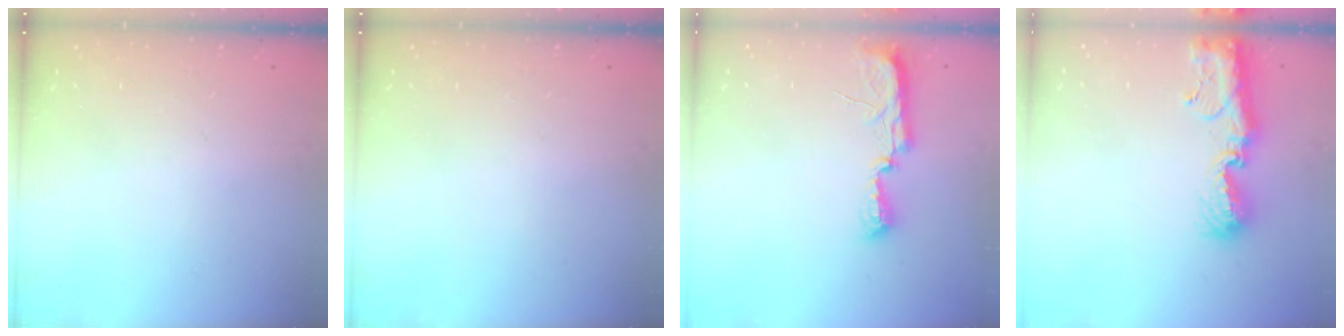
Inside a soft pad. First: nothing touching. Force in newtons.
{"total": 0.0}
{"total": 9.8, "press": 8.9, "slide": 4.2}
{"total": 9.7, "press": 9.6, "slide": 0.9}